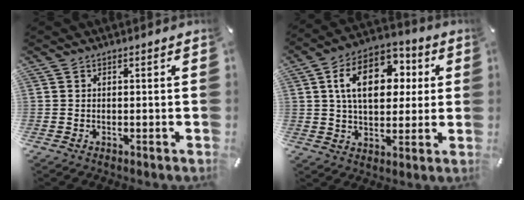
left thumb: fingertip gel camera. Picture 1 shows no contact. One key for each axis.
{"total": 15.9, "fx": 4.1, "fy": 10.6, "fz": 11.1, "tx": -0.190, "ty": 0.003, "tz": 0.071}